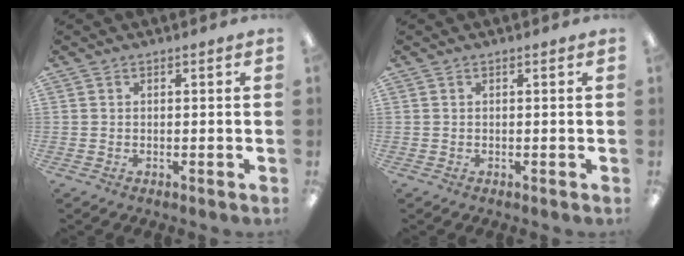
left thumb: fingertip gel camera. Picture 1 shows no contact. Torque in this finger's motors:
{"motor_torque": [0.00, 0.00, 0.03, 0.02, 0.00]}